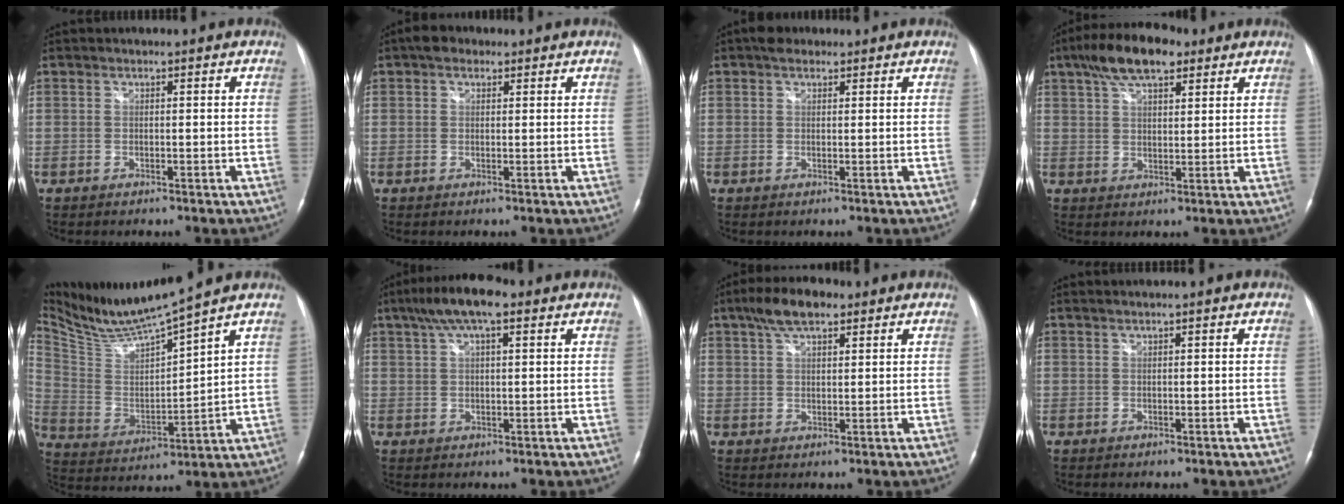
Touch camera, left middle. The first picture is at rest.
{"total": 2.7, "force": [1.5, 1.8, 1.2], "torque": [-0.024, 0.015, 0.022]}
{"total": 2.3, "force": [1.5, 1.4, 0.9], "torque": [-0.017, 0.015, 0.021]}
{"total": 10.1, "force": [6.4, 3.9, 6.7], "torque": [-0.123, 0.025, 0.111]}
{"total": 12.4, "force": [11.4, -1.7, 4.4], "torque": [-0.095, -0.008, 0.227]}
{"total": 8.4, "force": [5.0, 2.3, 6.3], "torque": [-0.119, 0.026, 0.082]}
{"total": 6.6, "force": [4.3, 2.5, 4.4], "torque": [-0.085, 0.020, 0.075]}
{"total": 0.6, "force": [0.5, -0.1, 0.3], "torque": [-0.009, 0.006, 0.014]}